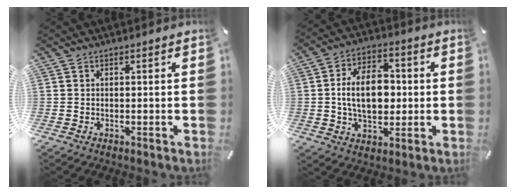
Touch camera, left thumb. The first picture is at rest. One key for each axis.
{"total": 13.2, "fx": 0.2, "fy": 8.7, "fz": 9.9, "tx": -0.182, "ty": 0.010, "tz": 0.002}